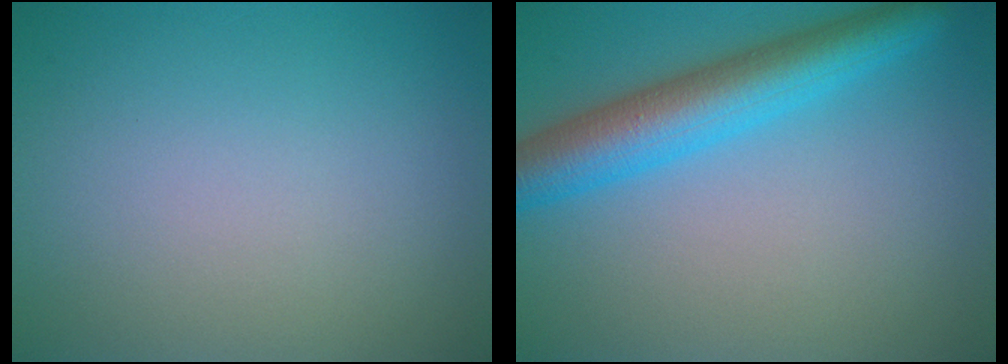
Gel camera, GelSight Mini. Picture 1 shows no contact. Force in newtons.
{"total": 6.2, "press": 6.2, "slide": 0.2}